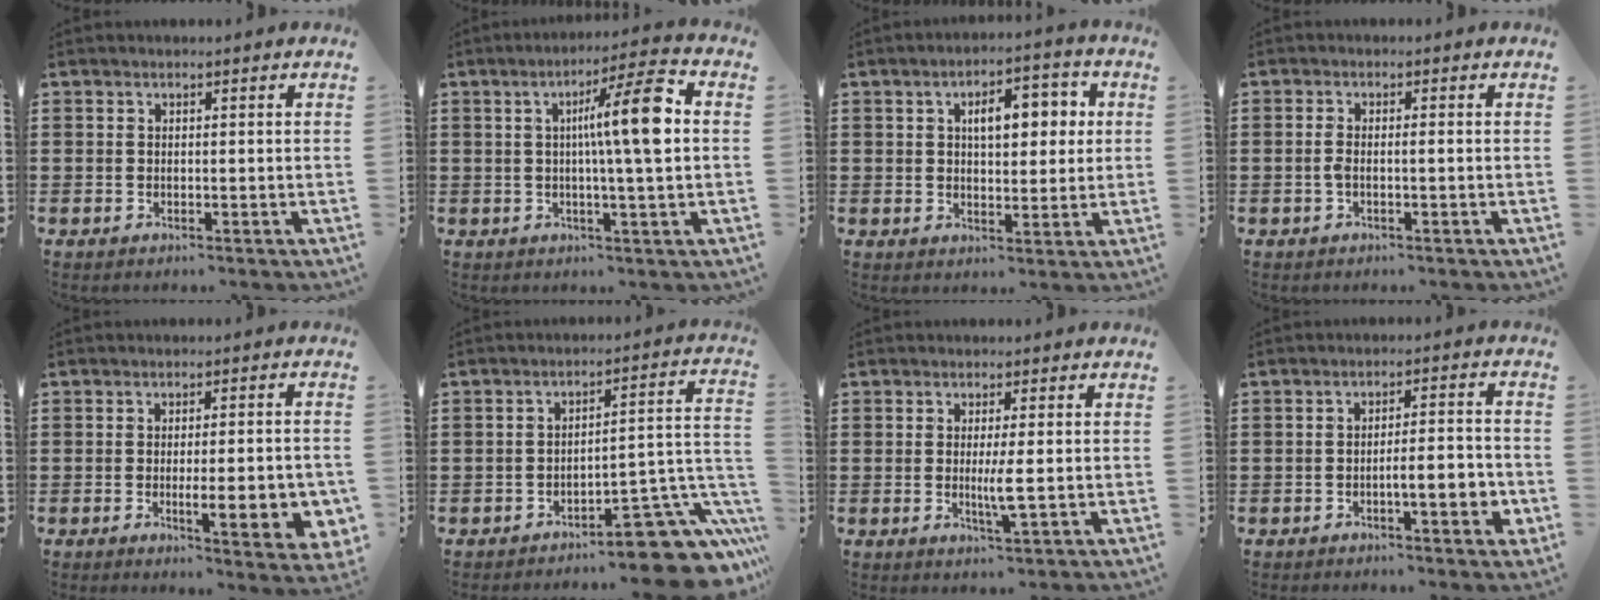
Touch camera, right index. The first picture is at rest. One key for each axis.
{"total": 10.4, "fx": 1.3, "fy": 0.8, "fz": 10.3, "tx": -0.166, "ty": -0.004, "tz": 0.007}
{"total": 6.7, "fx": 1.7, "fy": 3.3, "fz": 5.6, "tx": -0.086, "ty": 0.000, "tz": 0.017}
{"total": 1.8, "fx": -0.6, "fy": 0.3, "fz": 1.7, "tx": -0.047, "ty": -0.006, "tz": -0.016}
{"total": 7.3, "fx": -1.5, "fy": 1.6, "fz": 7.0, "tx": -0.095, "ty": -0.010, "tz": -0.022}
{"total": 10.8, "fx": -7.8, "fy": 3.3, "fz": 6.8, "tx": -0.066, "ty": 0.019, "tz": -0.142}
{"total": 3.5, "fx": -0.3, "fy": 0.0, "fz": 3.5, "tx": -0.070, "ty": -0.013, "tz": -0.008}
{"total": 5.4, "fx": -2.0, "fy": 1.1, "fz": 4.9, "tx": -0.074, "ty": -0.003, "tz": -0.036}